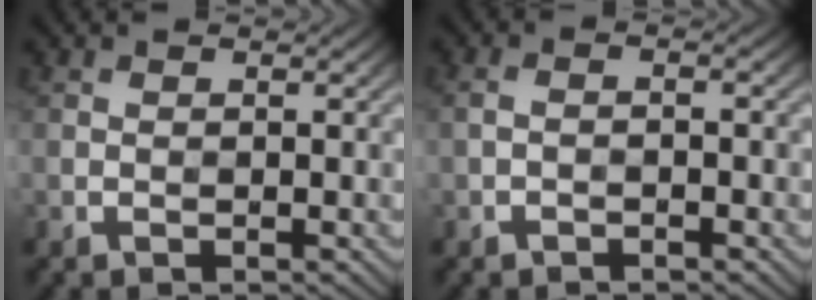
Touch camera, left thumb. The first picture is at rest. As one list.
[{"total": 1.5, "force": [-0.9, 0.4, 1.2], "torque": [-0.026, 0.004, -0.020]}]